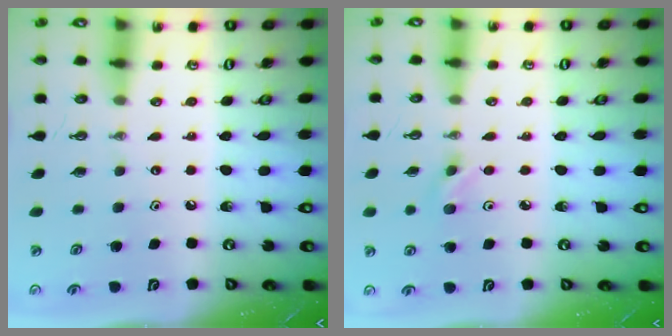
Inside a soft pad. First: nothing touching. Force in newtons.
{"total": 3.9, "press": 3.6, "slide": 1.4}